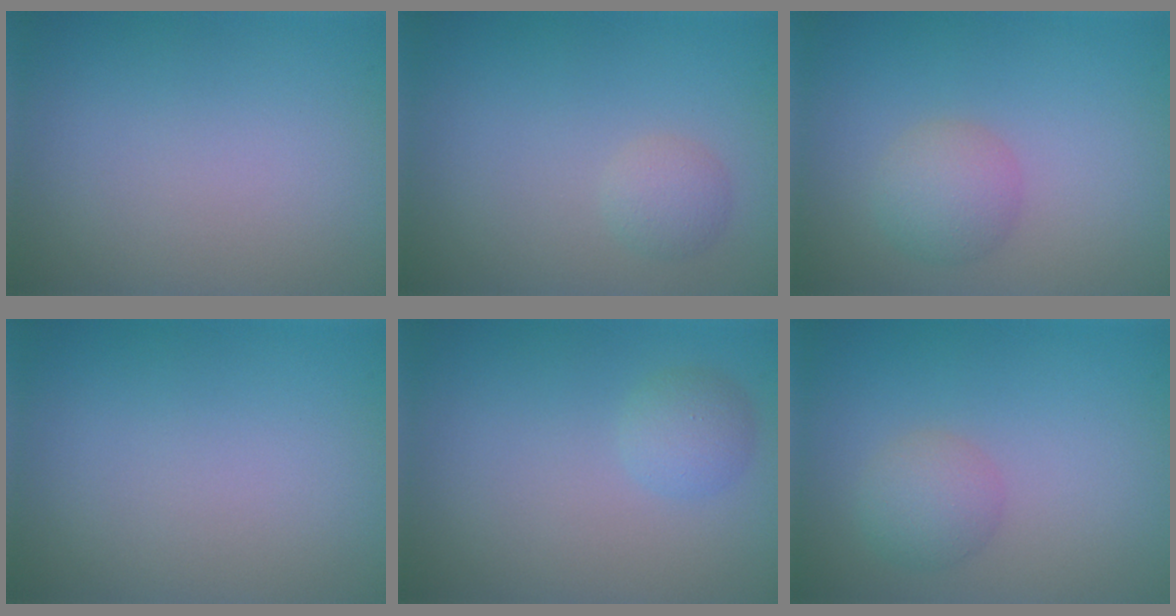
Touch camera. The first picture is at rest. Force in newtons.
{"total": 1.6, "press": 1.6, "slide": 0.1}
{"total": 2.7, "press": 2.7, "slide": 0.1}
{"total": 0.0}
{"total": 1.7, "press": 1.7, "slide": 0.1}
{"total": 2.3, "press": 2.3, "slide": 0.1}